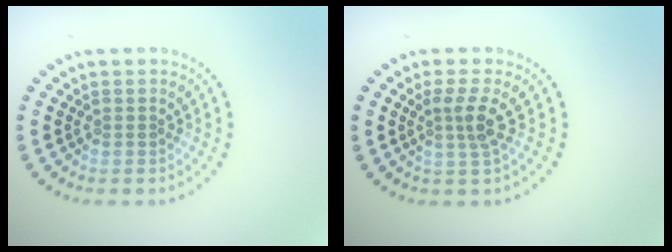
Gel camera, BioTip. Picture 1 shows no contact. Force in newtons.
{"total": 2.4, "press": 1.8, "slide": 1.5}